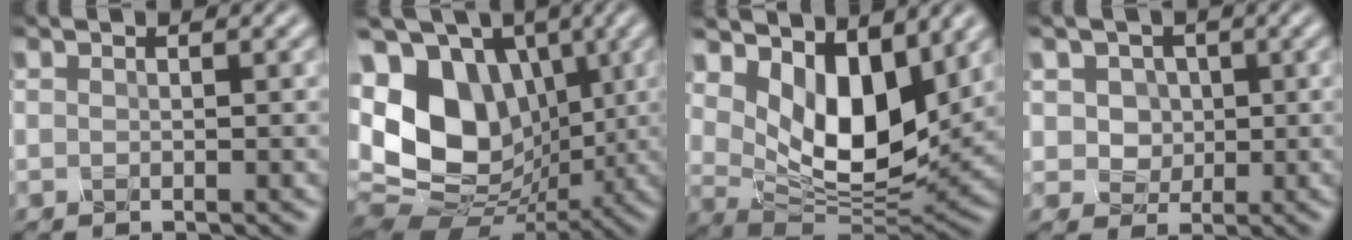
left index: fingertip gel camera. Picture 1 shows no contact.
{"total": 12.5, "force": [0.6, 9.3, 8.3], "torque": [-0.192, -0.001, 0.014]}
{"total": 7.4, "force": [3.1, 4.1, 5.4], "torque": [-0.107, -0.022, 0.061]}
{"total": 2.6, "force": [0.6, 2.4, 0.7], "torque": [-0.027, 0.004, 0.023]}